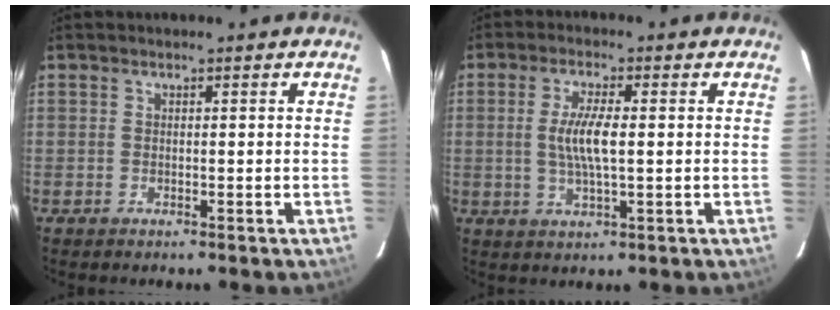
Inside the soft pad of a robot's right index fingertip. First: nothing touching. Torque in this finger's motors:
{"motor_torque": [0.99, 0.08, 0.52, 0.12]}